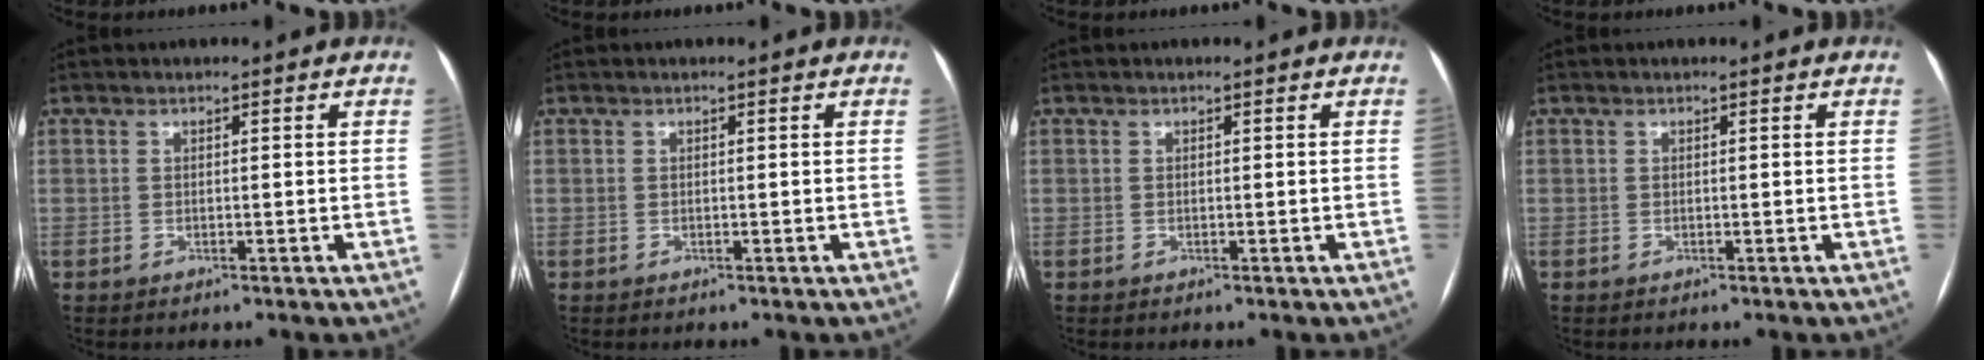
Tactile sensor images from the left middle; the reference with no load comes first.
{"total": 0.0}
{"total": 0.0}
{"total": 0.0}